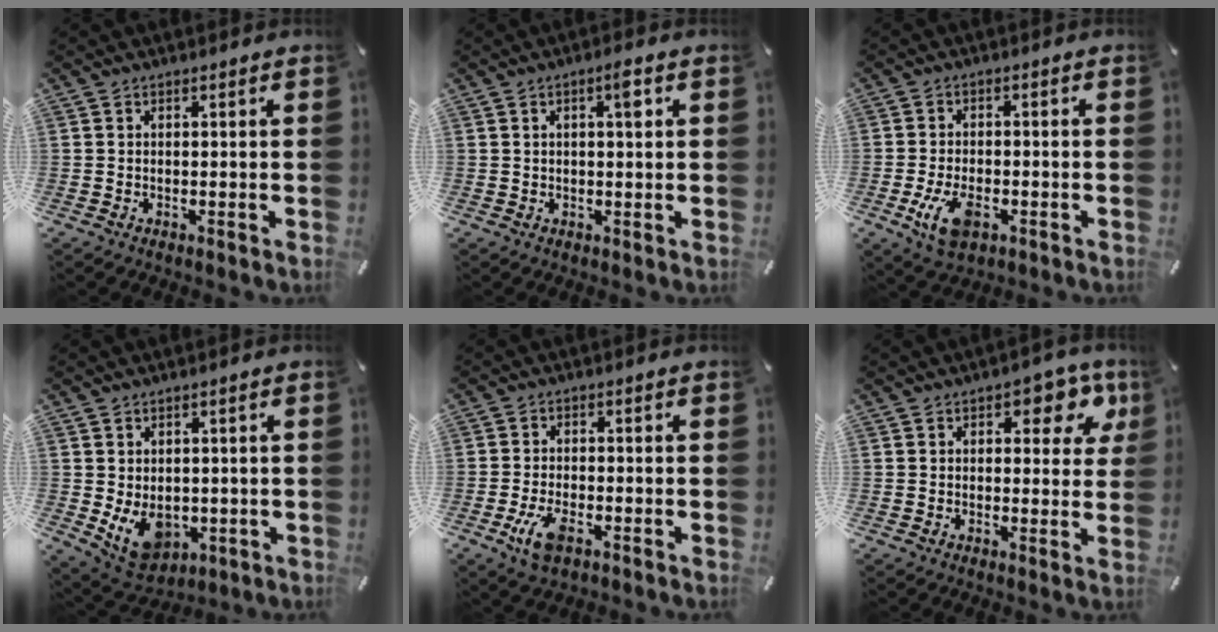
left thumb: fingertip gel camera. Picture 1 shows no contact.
{"total": 3.6, "force": [1.0, 1.0, 3.3], "torque": [-0.049, 0.001, 0.011]}
{"total": 7.2, "force": [-2.8, 4.0, 5.3], "torque": [-0.122, 0.001, -0.053]}
{"total": 8.3, "force": [-1.3, 6.5, 4.9], "torque": [-0.075, -0.004, -0.021]}
{"total": 5.9, "force": [-2.8, 2.6, 4.6], "torque": [-0.110, -0.003, -0.055]}
{"total": 7.6, "force": [3.6, 4.5, 5.0], "torque": [-0.052, -0.013, 0.053]}